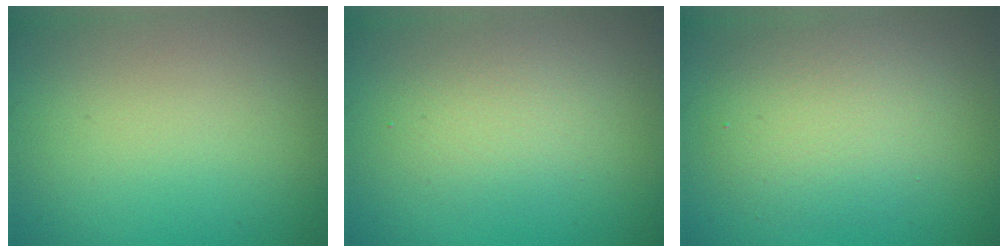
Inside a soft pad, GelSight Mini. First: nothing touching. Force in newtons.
{"total": 2.3, "press": 2.3, "slide": 0.1}
{"total": 4.4, "press": 4.4, "slide": 0.4}